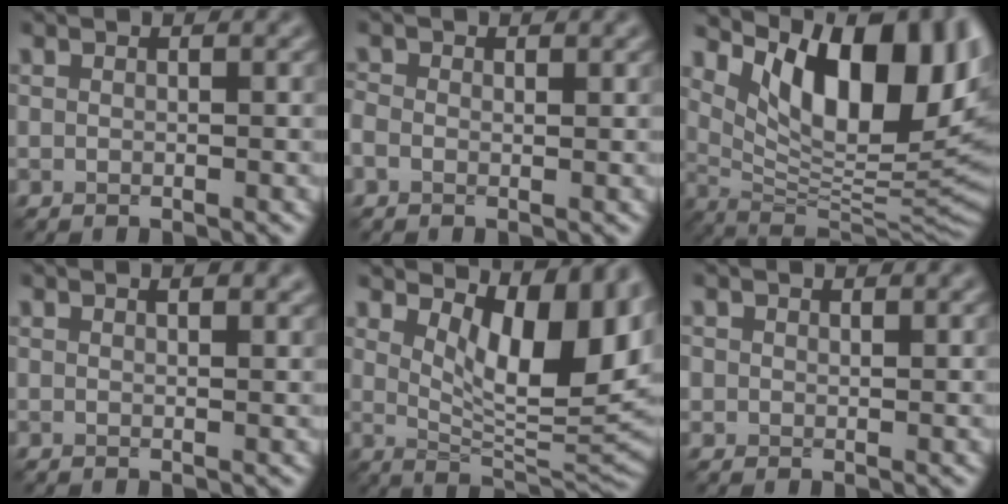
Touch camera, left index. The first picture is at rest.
{"total": 1.2, "force": [0.0, 1.0, 0.7], "torque": [-0.010, 0.001, -0.006]}
{"total": 14.1, "force": [5.5, 6.0, 11.6], "torque": [-0.153, -0.004, 0.095]}
{"total": 1.2, "force": [0.8, 0.3, 0.8], "torque": [-0.010, 0.001, 0.014]}
{"total": 10.2, "force": [3.9, 4.2, 8.4], "torque": [-0.127, -0.012, 0.070]}
{"total": 1.1, "force": [0.6, 0.9, 0.3], "torque": [-0.004, -0.001, 0.010]}